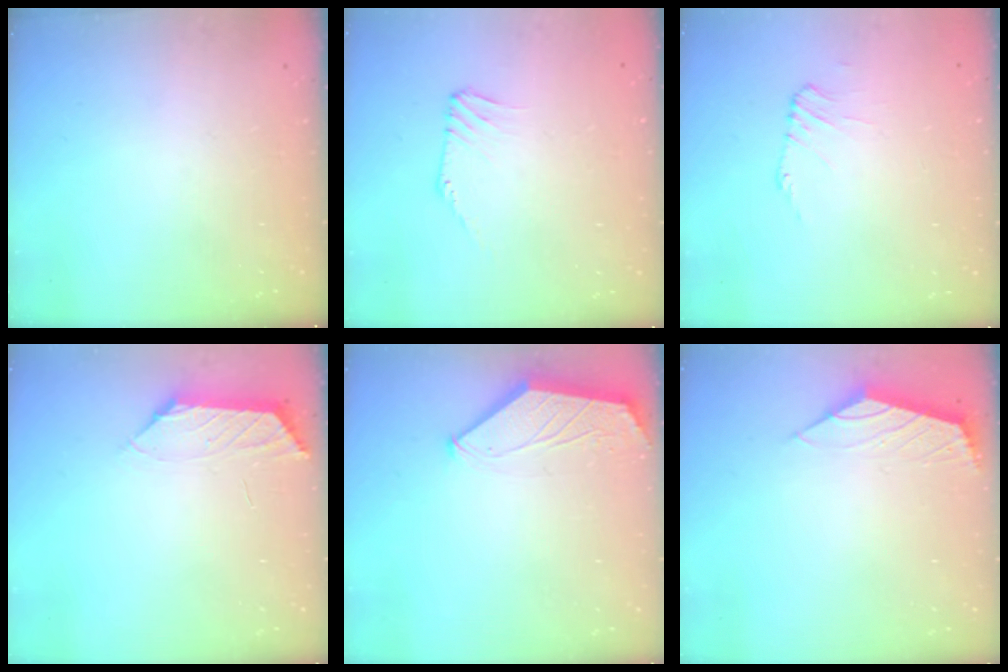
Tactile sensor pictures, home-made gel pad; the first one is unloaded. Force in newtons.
{"total": 1.3, "press": 1.2, "slide": 0.2}
{"total": 1.1, "press": 1.0, "slide": 0.3}
{"total": 0.9, "press": 0.7, "slide": 0.4}
{"total": 1.6, "press": 1.6, "slide": 0.4}
{"total": 2.2, "press": 2.1, "slide": 0.6}